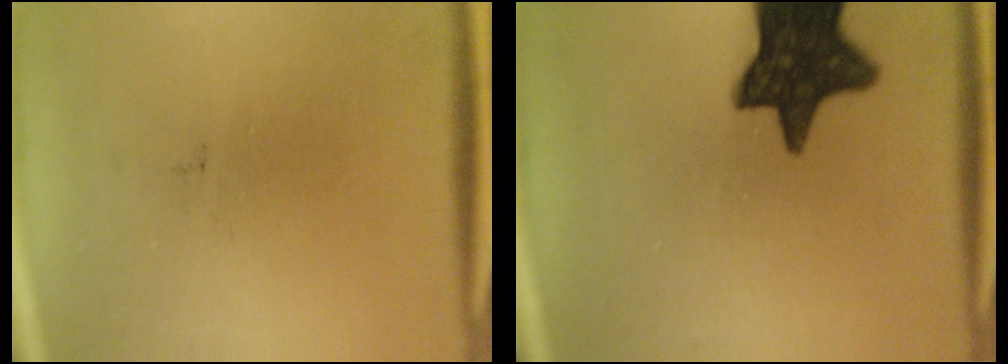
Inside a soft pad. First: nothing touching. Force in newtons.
{"total": 14.4}